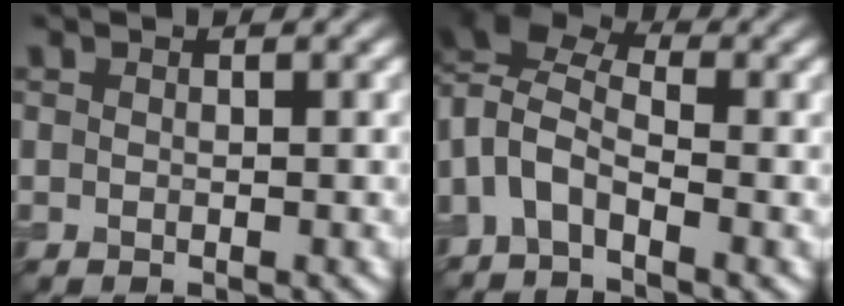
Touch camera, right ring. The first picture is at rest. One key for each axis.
{"total": 7.0, "fx": -1.6, "fy": 3.8, "fz": 5.7, "tx": -0.119, "ty": 0.013, "tz": -0.048}